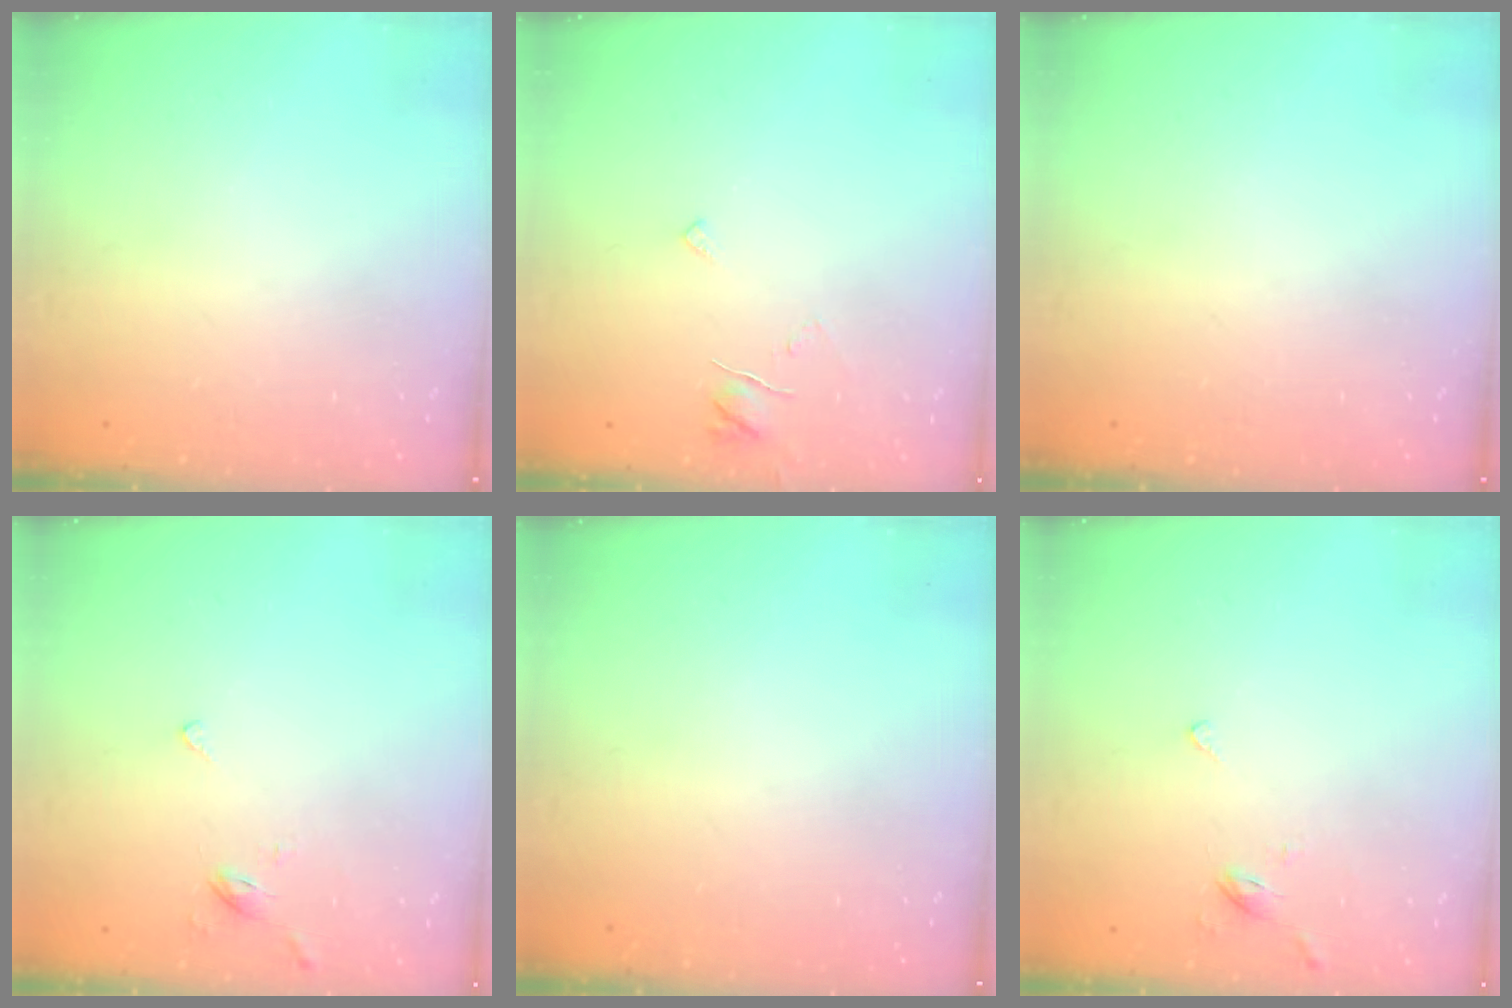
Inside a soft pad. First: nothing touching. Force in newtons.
{"total": 3.6, "press": 3.6, "slide": 0.3}
{"total": 0.0}
{"total": 2.7, "press": 2.6, "slide": 0.7}
{"total": 0.0}
{"total": 2.7, "press": 2.6, "slide": 0.7}